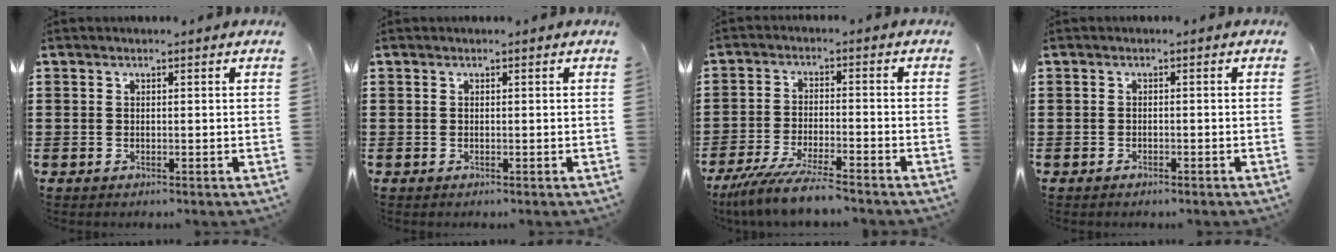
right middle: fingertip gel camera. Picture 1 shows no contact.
{"total": 0.0}
{"total": 6.7, "force": [-5.9, -0.3, 3.2], "torque": [-0.074, -0.017, -0.114]}
{"total": 0.7, "force": [-0.7, 0.2, 0.2], "torque": [-0.005, -0.002, -0.013]}